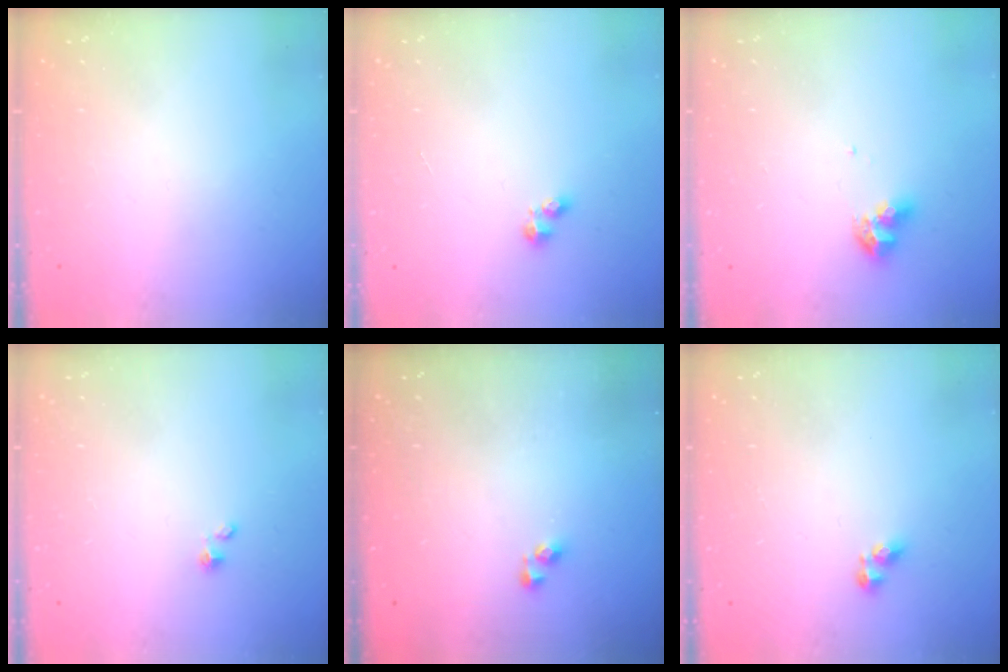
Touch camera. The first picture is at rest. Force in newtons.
{"total": 2.5, "press": 2.5, "slide": 0.4}
{"total": 9.0, "press": 9.0, "slide": 0.9}
{"total": 1.5, "press": 1.5, "slide": 0.0}
{"total": 3.7, "press": 3.7, "slide": 0.2}
{"total": 5.2, "press": 5.2, "slide": 0.7}